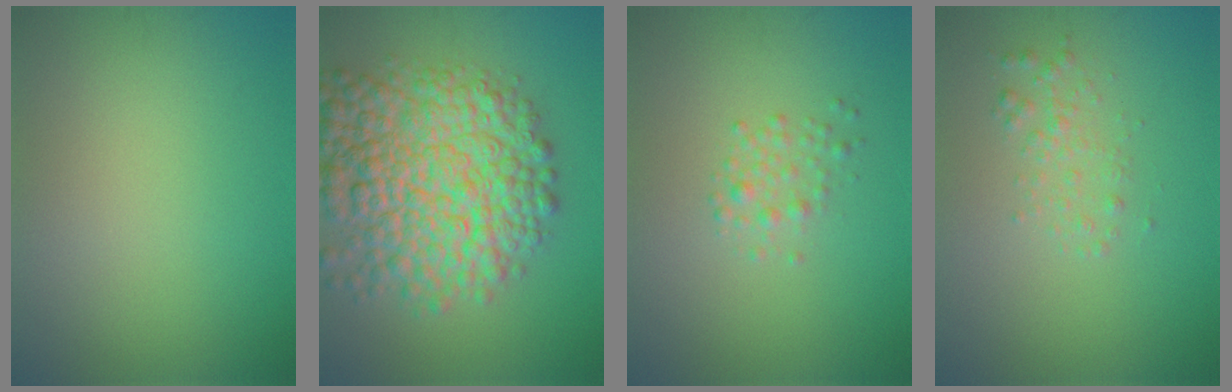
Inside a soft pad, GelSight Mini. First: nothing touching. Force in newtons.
{"total": 11.4, "press": 11.4, "slide": 0.4}
{"total": 2.2, "press": 2.2, "slide": 0.1}
{"total": 1.5, "press": 1.5, "slide": 0.0}